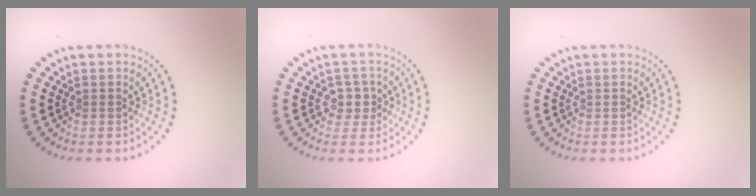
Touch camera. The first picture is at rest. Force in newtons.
{"total": 1.8, "press": 1.4, "slide": 1.1}
{"total": 0.0}